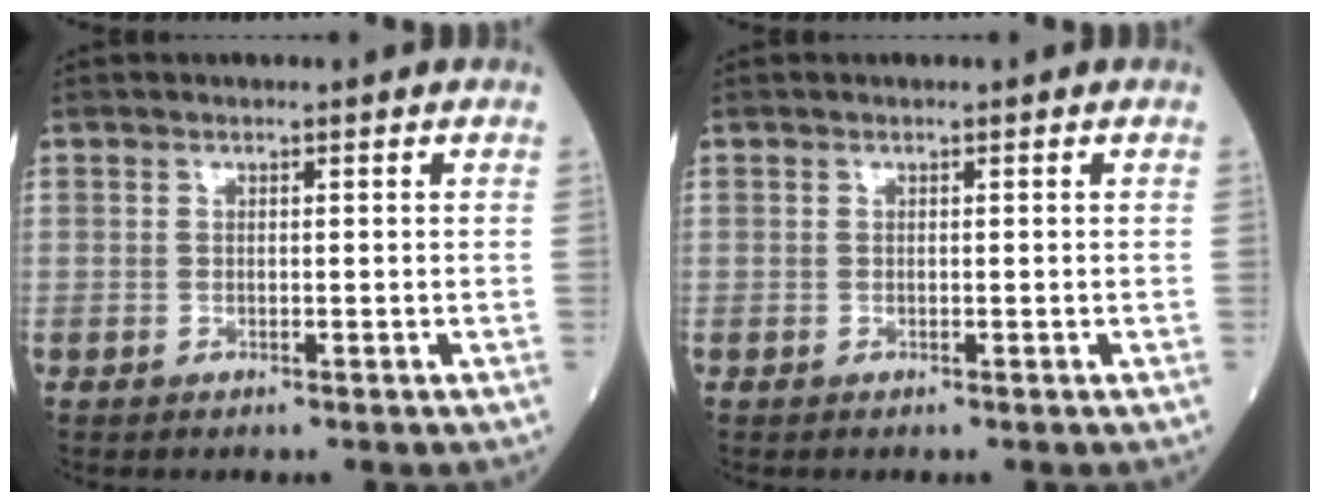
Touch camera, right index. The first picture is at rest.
{"total": 0.0}